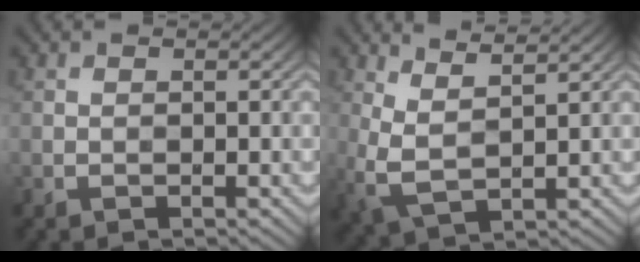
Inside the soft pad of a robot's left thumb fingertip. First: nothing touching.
{"total": 5.5, "force": [3.1, 1.9, 4.1], "torque": [-0.109, -0.001, 0.064]}